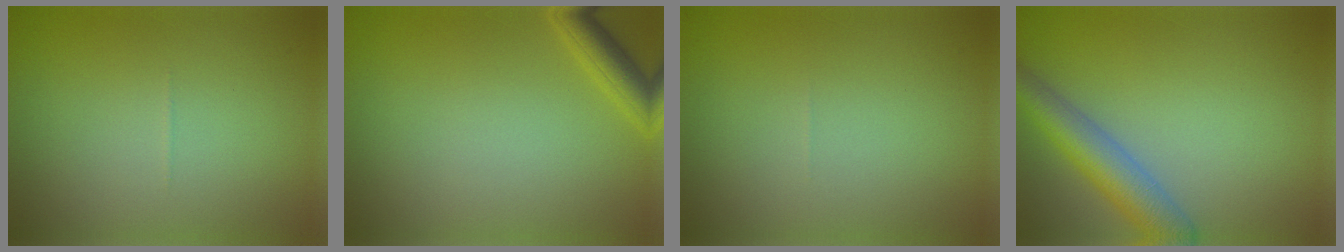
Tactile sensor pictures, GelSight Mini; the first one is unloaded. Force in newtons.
{"total": 2.4, "press": 2.4, "slide": 0.2}
{"total": 0.0}
{"total": 4.9, "press": 4.9, "slide": 0.2}